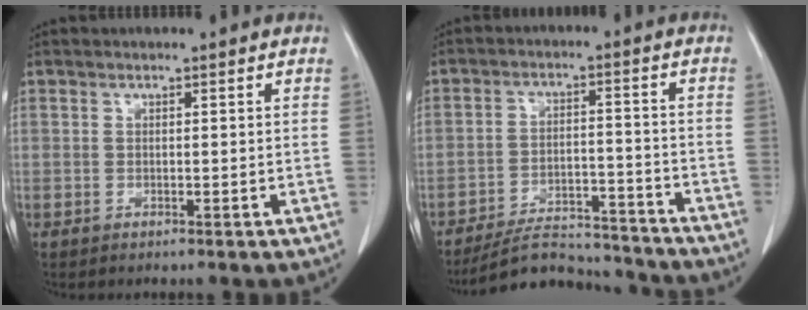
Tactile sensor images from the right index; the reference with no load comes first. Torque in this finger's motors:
{"motor_torque": [-0.71, -0.64, -0.38, -0.11]}